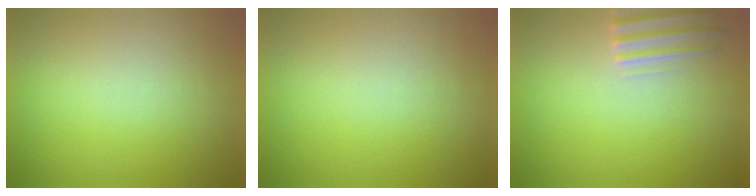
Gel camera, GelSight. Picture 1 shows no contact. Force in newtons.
{"total": 0.0}
{"total": 2.9}